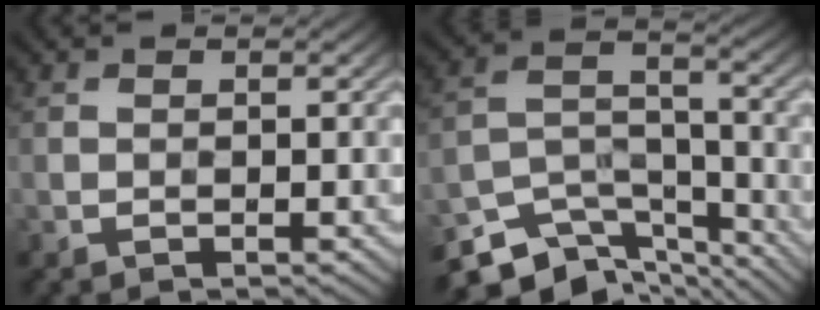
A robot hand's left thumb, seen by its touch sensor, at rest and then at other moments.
{"total": 11.1, "force": [-8.9, 5.0, 4.5], "torque": [-0.098, -0.012, -0.155]}